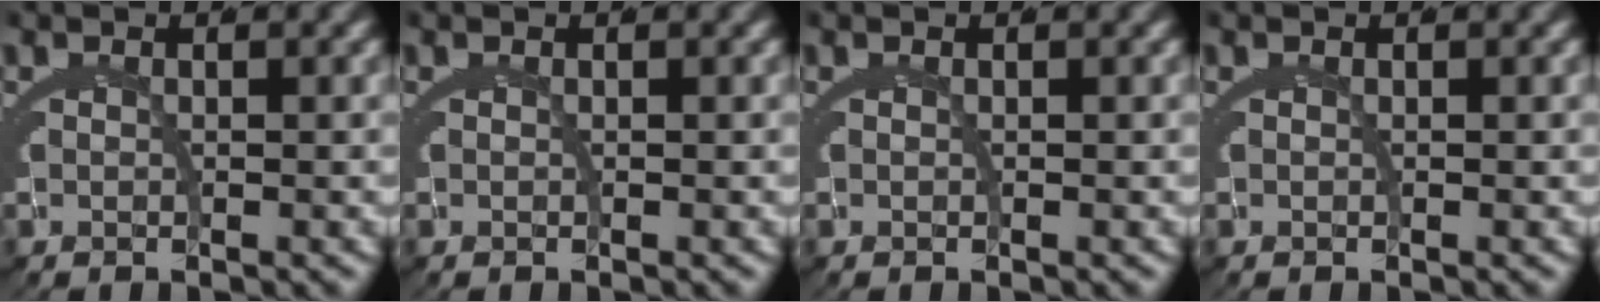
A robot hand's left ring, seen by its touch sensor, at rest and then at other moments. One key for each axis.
{"total": 0.0}
{"total": 0.0}
{"total": 0.0}